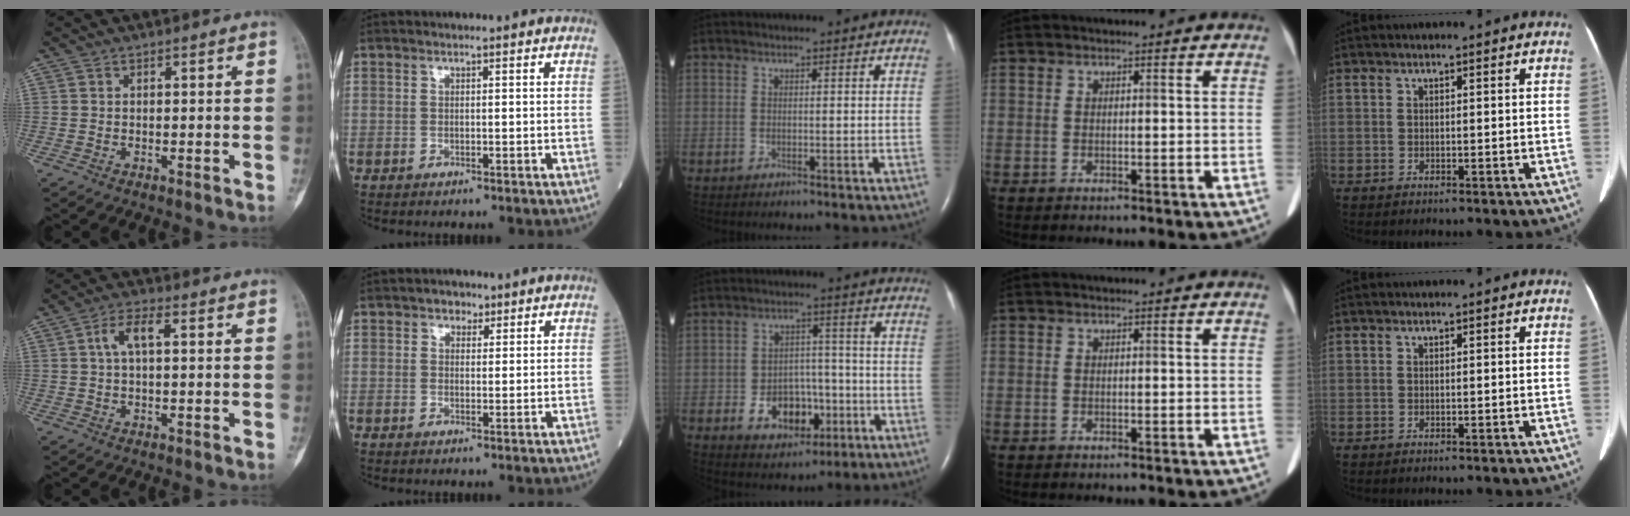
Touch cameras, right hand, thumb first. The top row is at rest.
{"thumb": {"total": 4.7, "force": [0.9, 1.9, 4.2], "torque": [-0.086, 0.018, 0.015]}, "index": {"total": 2.0, "force": [1.2, 1.5, 0.7], "torque": [-0.007, 0.003, 0.013]}, "middle": {"total": 8.4, "force": [-3.0, 5.9, 5.2], "torque": [-0.086, 0.016, -0.036]}}